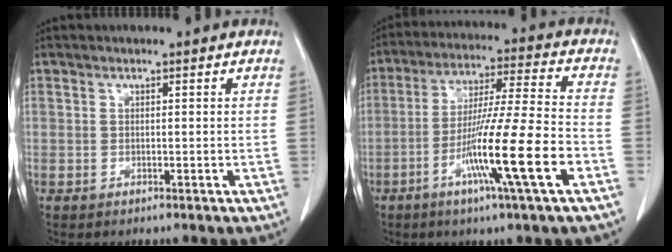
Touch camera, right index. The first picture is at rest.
{"total": 15.2, "force": [-5.9, -1.1, 13.9], "torque": [-0.251, -0.018, -0.108]}